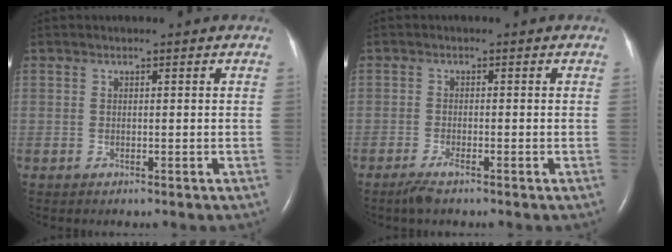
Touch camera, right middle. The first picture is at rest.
{"total": 2.4, "force": [-1.8, 0.3, 1.5], "torque": [-0.042, -0.006, -0.034]}